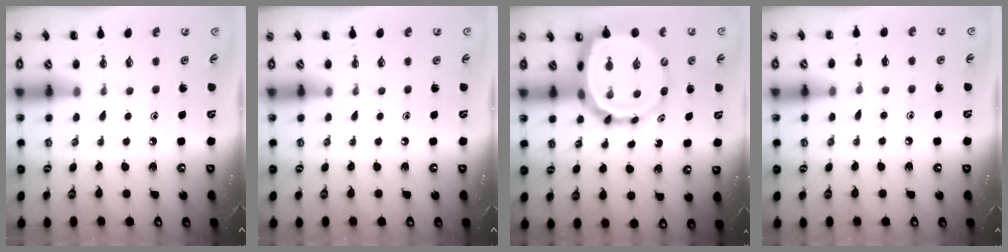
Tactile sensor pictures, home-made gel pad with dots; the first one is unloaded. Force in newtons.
{"total": 0.0}
{"total": 13.1, "press": 12.6, "slide": 3.5}
{"total": 5.5, "press": 5.2, "slide": 1.8}